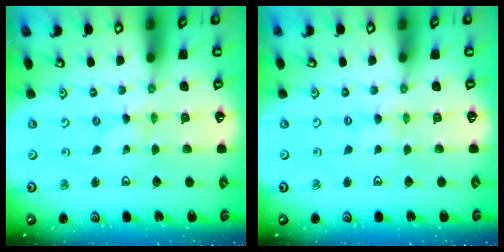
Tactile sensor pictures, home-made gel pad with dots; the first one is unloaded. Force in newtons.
{"total": 0.0}